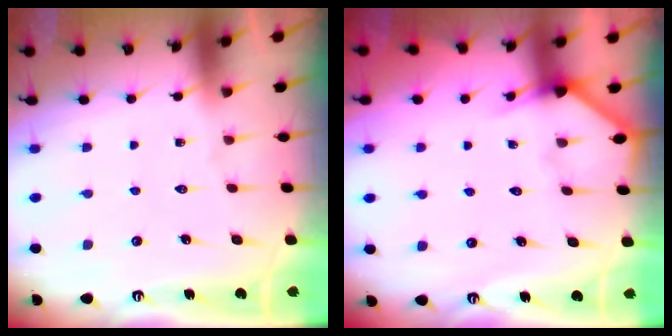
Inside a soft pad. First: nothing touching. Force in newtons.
{"total": 4.9, "press": 4.8, "slide": 0.4}